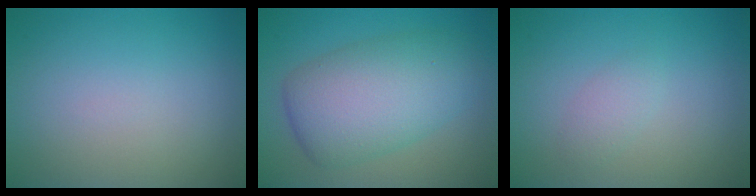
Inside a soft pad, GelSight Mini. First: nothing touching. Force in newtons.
{"total": 7.7, "press": 7.7, "slide": 0.1}
{"total": 1.2, "press": 1.2, "slide": 0.0}